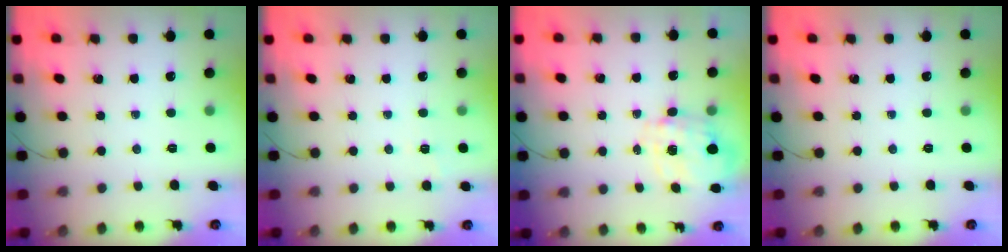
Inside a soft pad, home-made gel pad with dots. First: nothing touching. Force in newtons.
{"total": 1.9, "press": 1.3, "slide": 1.4}
{"total": 2.5, "press": 2.3, "slide": 1.0}
{"total": 0.0}